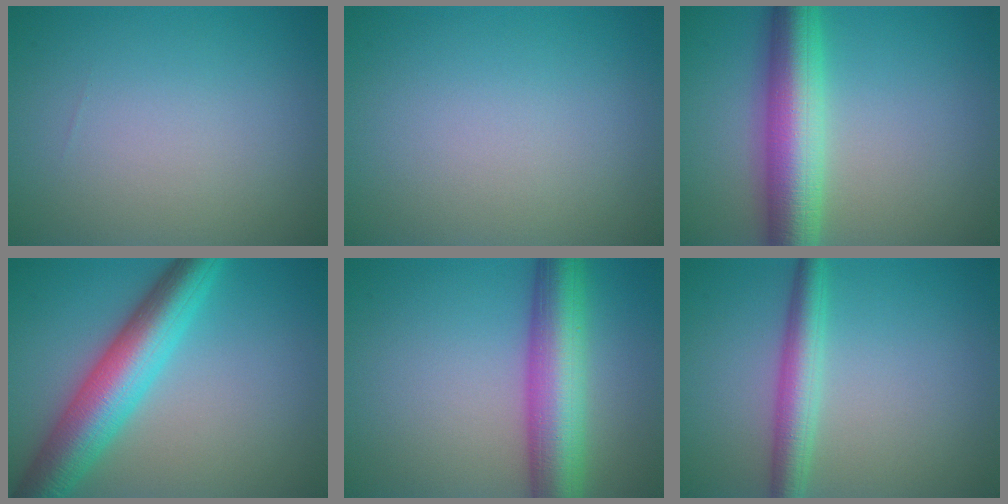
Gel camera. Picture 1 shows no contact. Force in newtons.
{"total": 0.0}
{"total": 7.9, "press": 7.8, "slide": 0.2}
{"total": 8.2, "press": 8.2, "slide": 0.2}
{"total": 8.4, "press": 8.4, "slide": 0.3}
{"total": 3.7, "press": 3.7, "slide": 0.1}